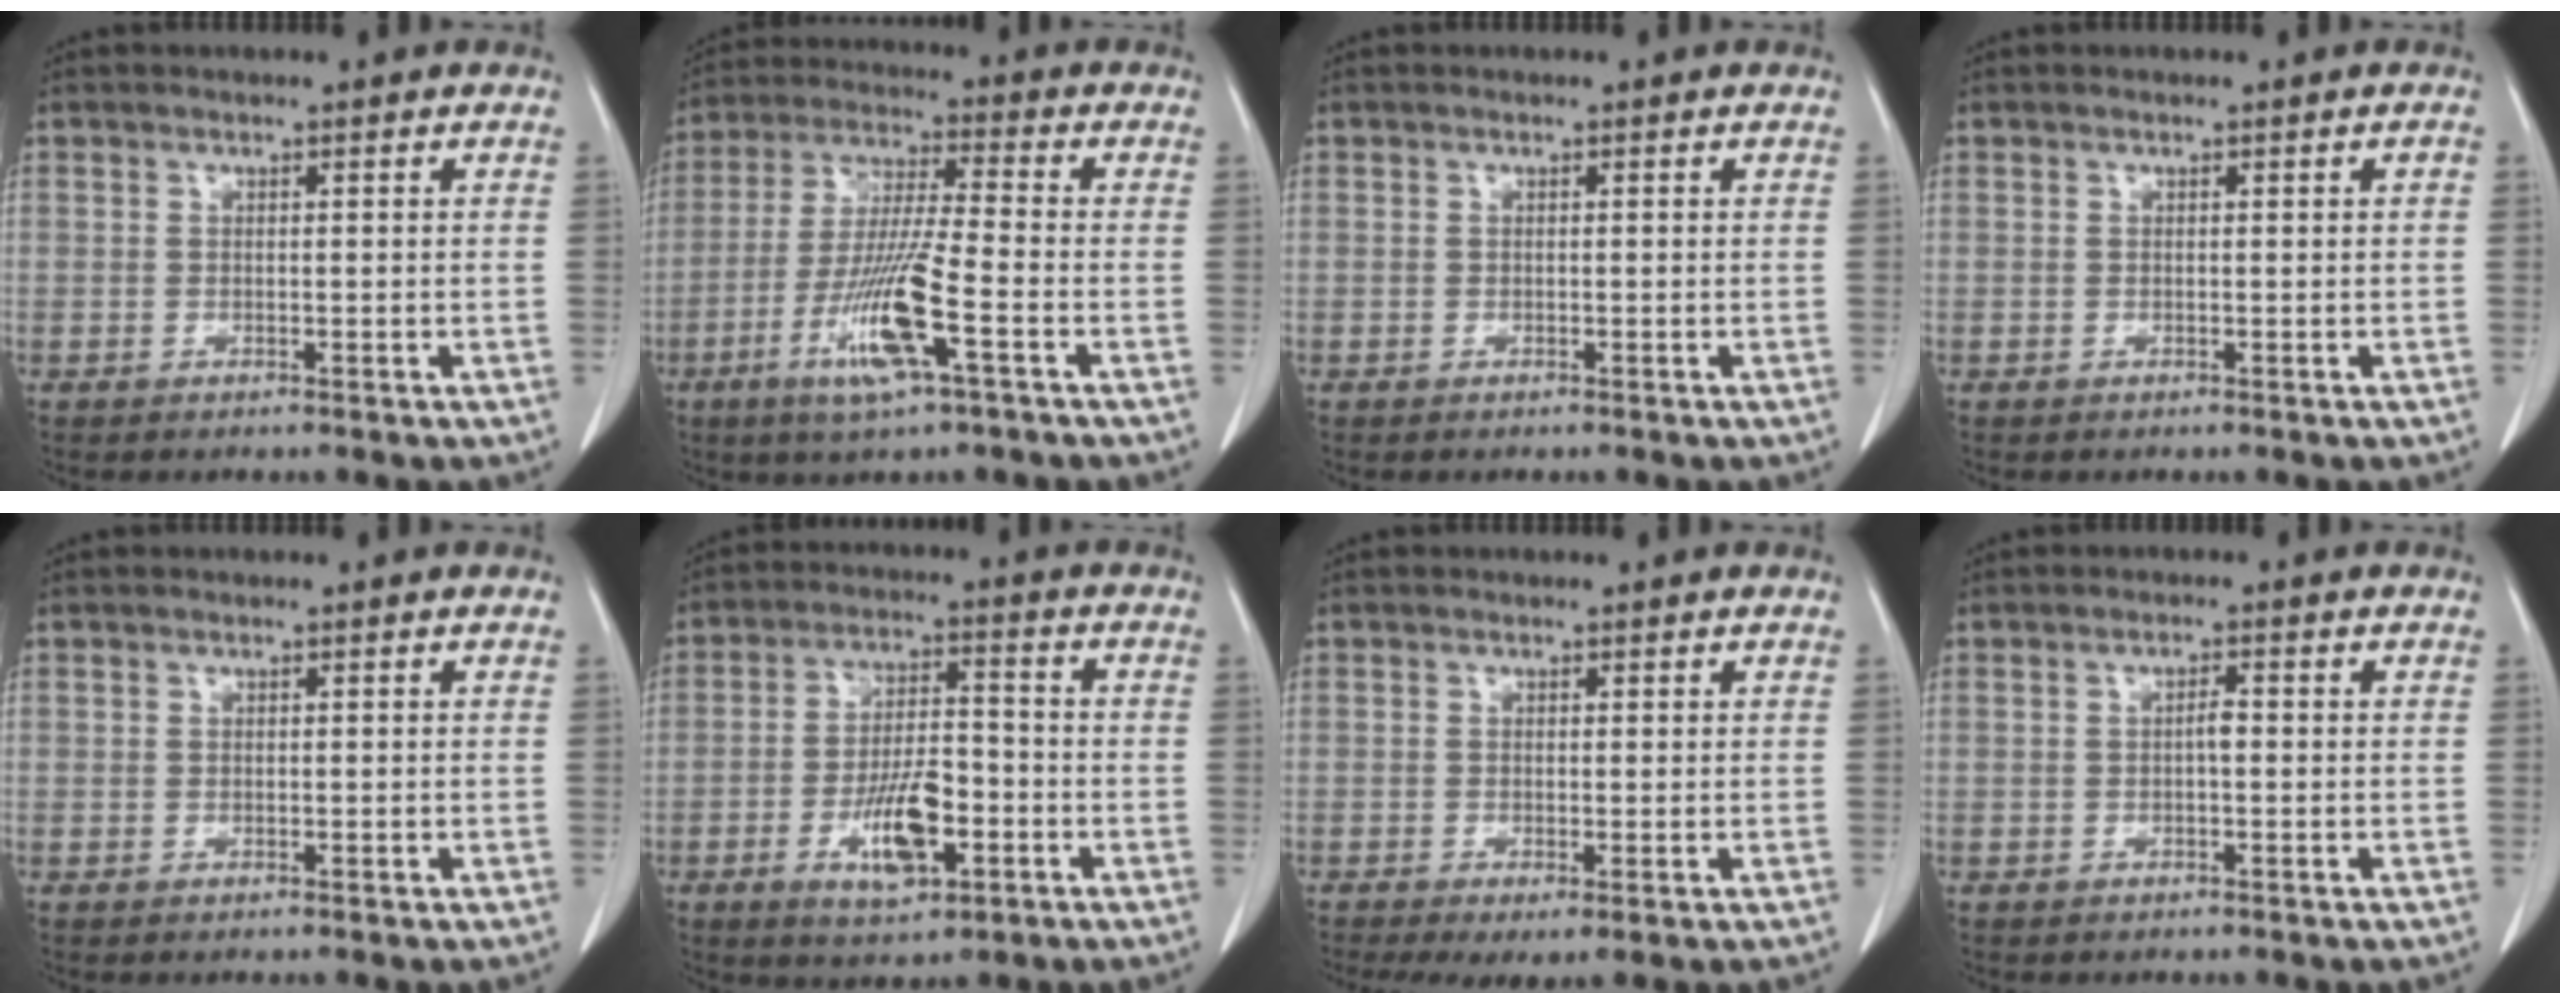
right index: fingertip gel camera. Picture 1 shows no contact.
{"total": 11.9, "force": [-4.8, 0.3, 10.9], "torque": [-0.219, -0.017, -0.090]}
{"total": 0.0}
{"total": 0.0}
{"total": 0.0}
{"total": 9.5, "force": [-3.5, 3.4, 8.2], "torque": [-0.154, 0.002, -0.055]}
{"total": 3.7, "force": [-1.5, 1.3, 3.1], "torque": [-0.055, -0.014, -0.022]}
{"total": 1.4, "force": [-0.1, 0.3, 1.4], "torque": [-0.027, 0.003, -0.003]}